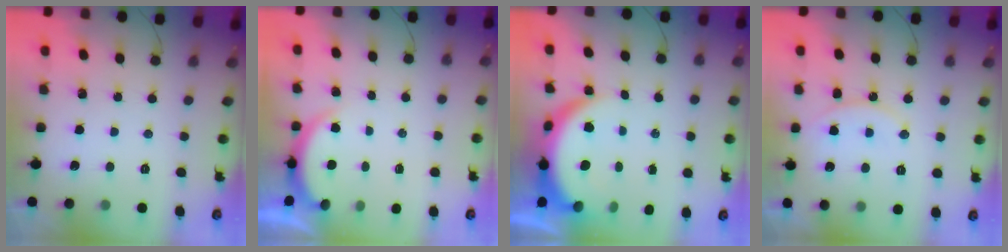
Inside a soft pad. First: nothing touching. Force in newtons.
{"total": 1.7, "press": 1.6, "slide": 0.5}
{"total": 8.4, "press": 8.3, "slide": 1.0}
{"total": 10.7, "press": 10.6, "slide": 0.9}